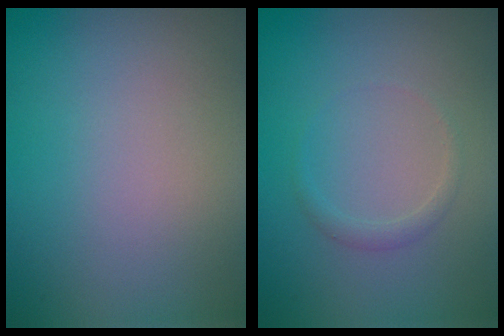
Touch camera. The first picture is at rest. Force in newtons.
{"total": 0.9, "press": 0.9, "slide": 0.0}